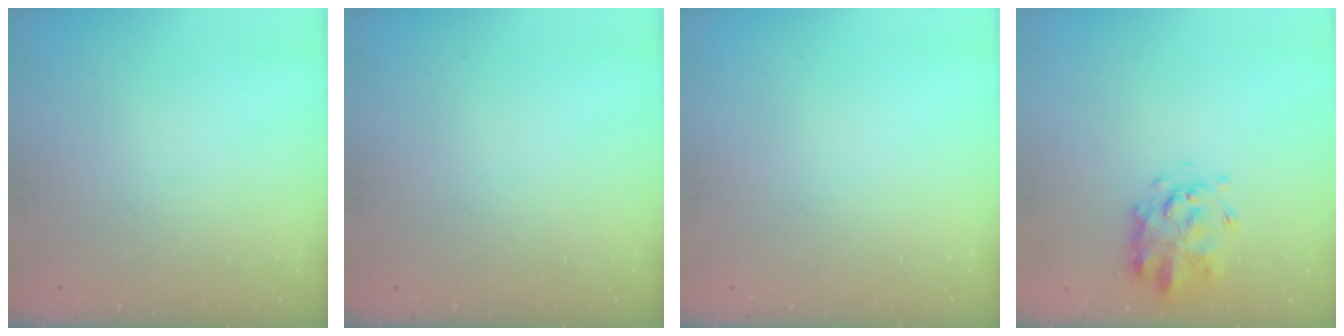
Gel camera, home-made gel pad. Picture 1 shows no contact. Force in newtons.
{"total": 0.0}
{"total": 0.0}
{"total": 3.7, "press": 3.6, "slide": 1.0}